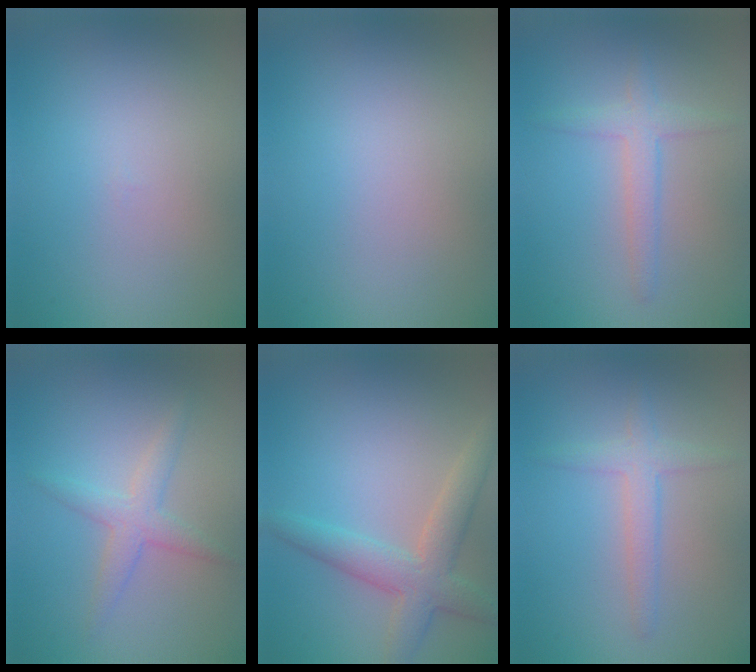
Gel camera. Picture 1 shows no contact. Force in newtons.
{"total": 0.0}
{"total": 2.3, "press": 2.3, "slide": 0.1}
{"total": 2.4, "press": 2.4, "slide": 0.1}
{"total": 4.3, "press": 4.3, "slide": 0.2}
{"total": 2.3, "press": 2.3, "slide": 0.1}